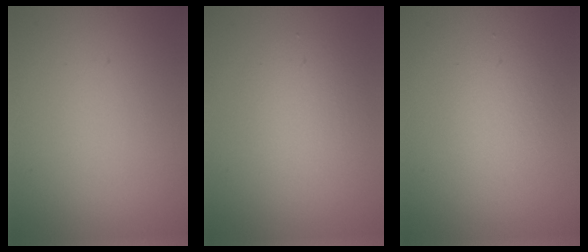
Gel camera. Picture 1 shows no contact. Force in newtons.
{"total": 2.6, "press": 2.6, "slide": 0.2}
{"total": 1.9, "press": 1.9, "slide": 0.1}